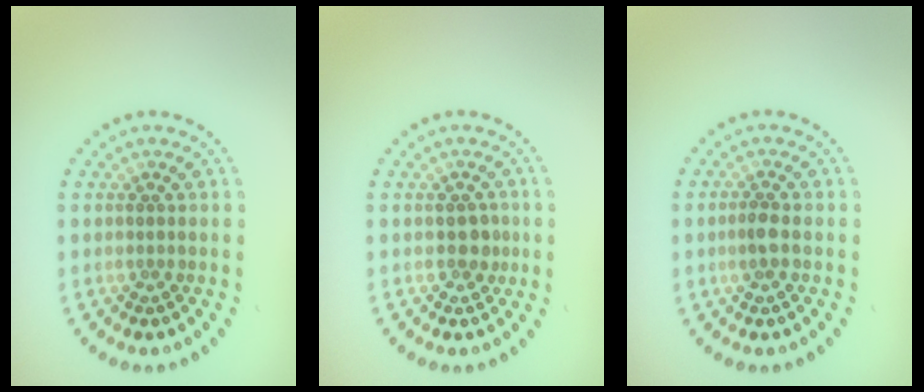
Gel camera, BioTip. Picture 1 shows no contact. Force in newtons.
{"total": 1.5, "press": 1.4, "slide": 0.5}
{"total": 1.5, "press": 1.4, "slide": 0.5}